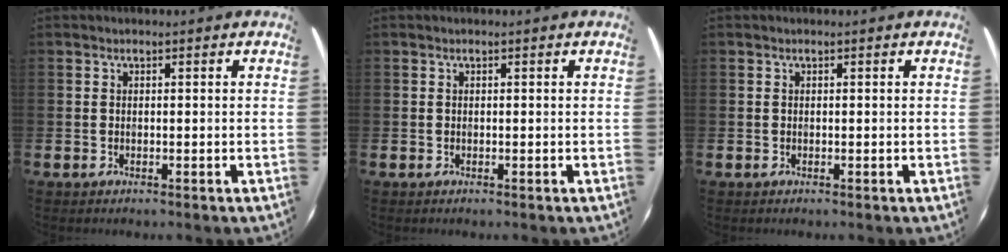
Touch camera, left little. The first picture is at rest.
{"total": 0.0}
{"total": 0.0}